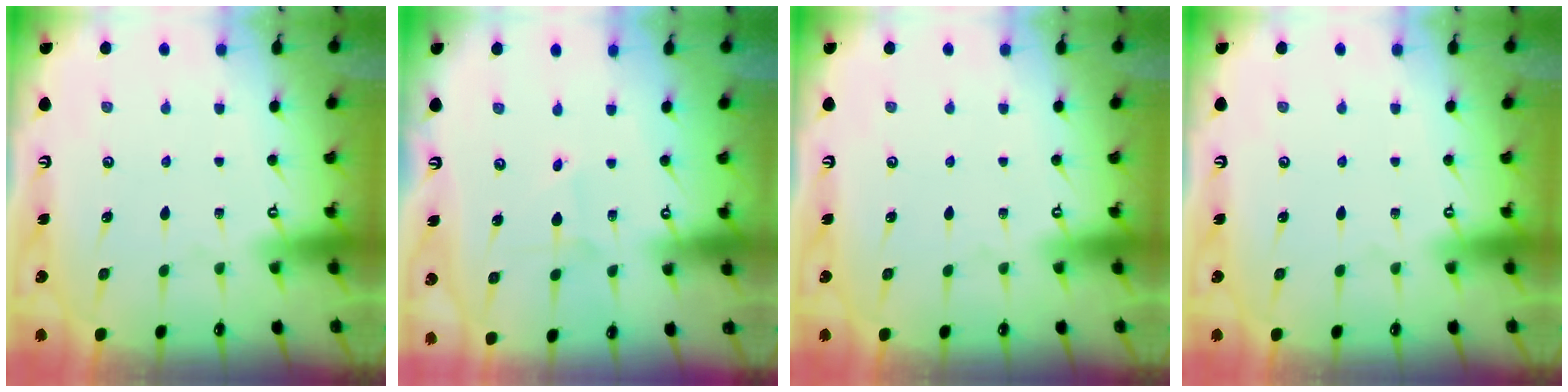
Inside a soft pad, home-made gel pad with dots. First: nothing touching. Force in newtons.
{"total": 1.4, "press": 1.4, "slide": 0.1}
{"total": 0.0}
{"total": 0.0}